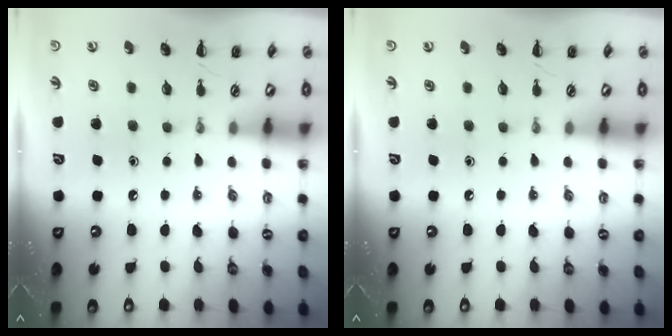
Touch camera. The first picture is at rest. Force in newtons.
{"total": 0.0}